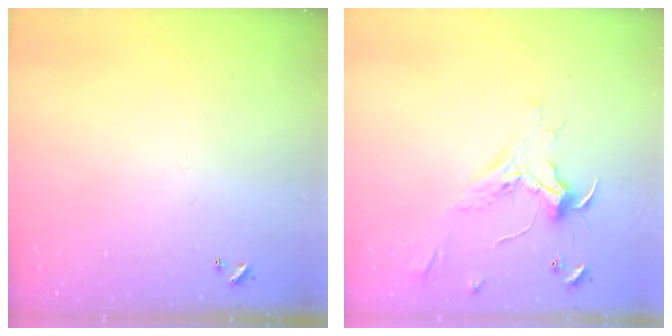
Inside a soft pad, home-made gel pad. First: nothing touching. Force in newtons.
{"total": 2.3, "press": 2.2, "slide": 0.8}